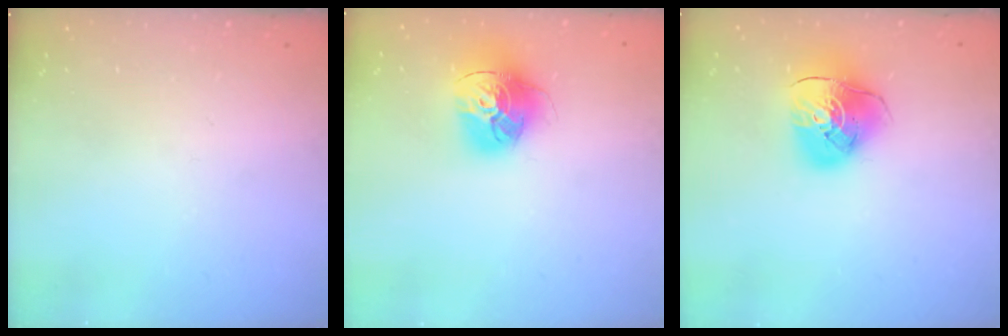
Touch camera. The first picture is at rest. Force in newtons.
{"total": 17.0, "press": 16.9, "slide": 1.7}
{"total": 12.7, "press": 12.6, "slide": 1.7}